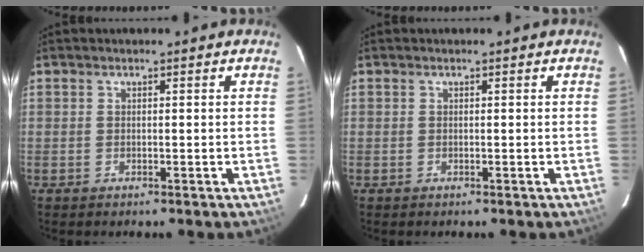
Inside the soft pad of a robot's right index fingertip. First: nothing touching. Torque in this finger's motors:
{"motor_torque": [0.01, 0.00, 0.13, 0.01]}